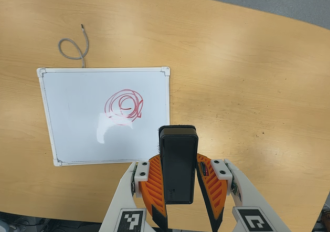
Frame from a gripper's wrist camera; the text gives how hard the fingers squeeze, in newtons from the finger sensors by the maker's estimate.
{"total": 7.3, "left": 5.6, "right": 9.1}